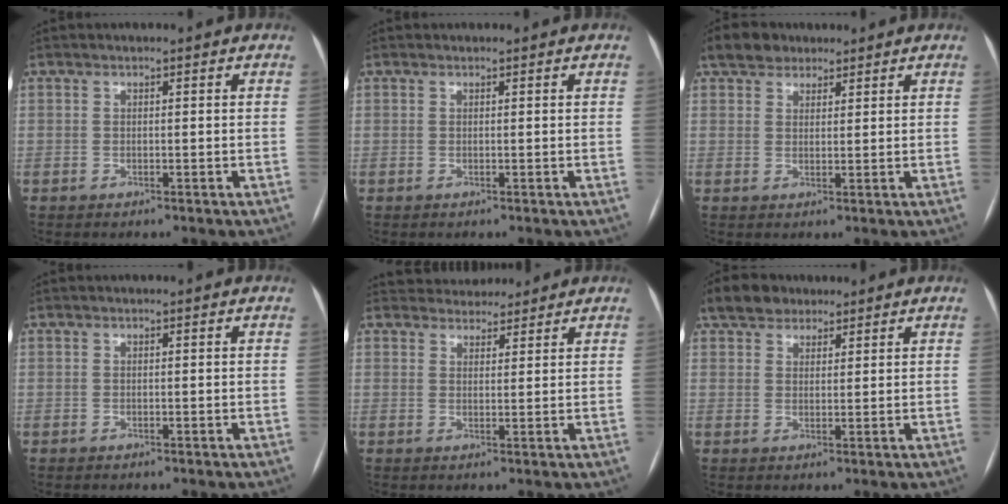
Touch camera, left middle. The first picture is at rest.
{"total": 0.0}
{"total": 4.6, "force": [3.4, 2.8, 1.4], "torque": [-0.029, 0.023, 0.062]}
{"total": 0.0}
{"total": 5.6, "force": [5.2, 1.9, 0.4], "torque": [0.000, 0.016, 0.074]}
{"total": 5.2, "force": [3.9, 3.1, 1.6], "torque": [-0.036, 0.025, 0.073]}